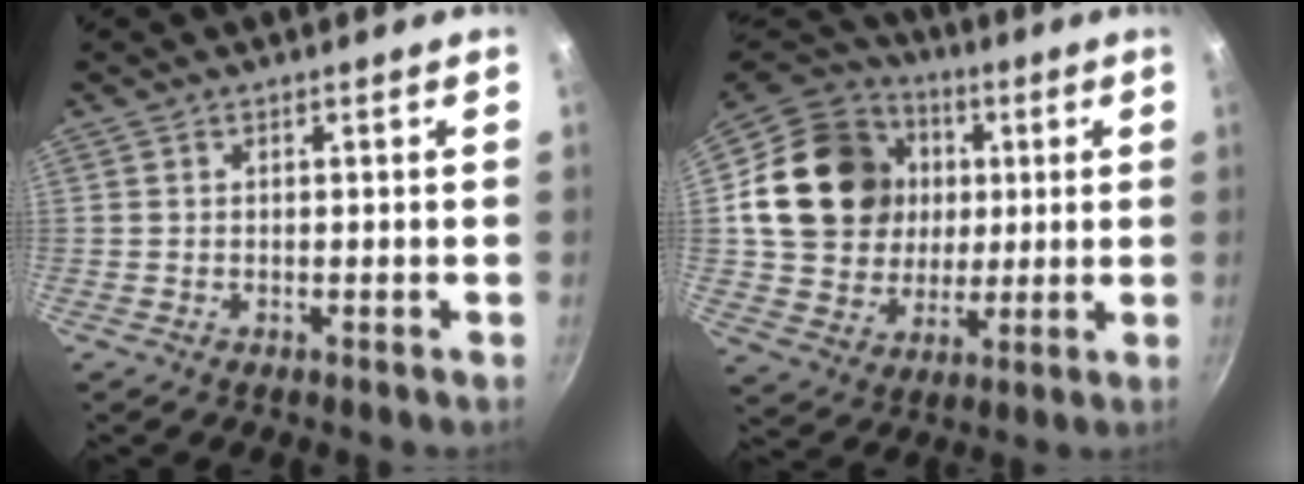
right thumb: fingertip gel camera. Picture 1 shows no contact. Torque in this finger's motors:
{"motor_torque": [1.21, 3.77, 0.98, -0.49, 0.15]}